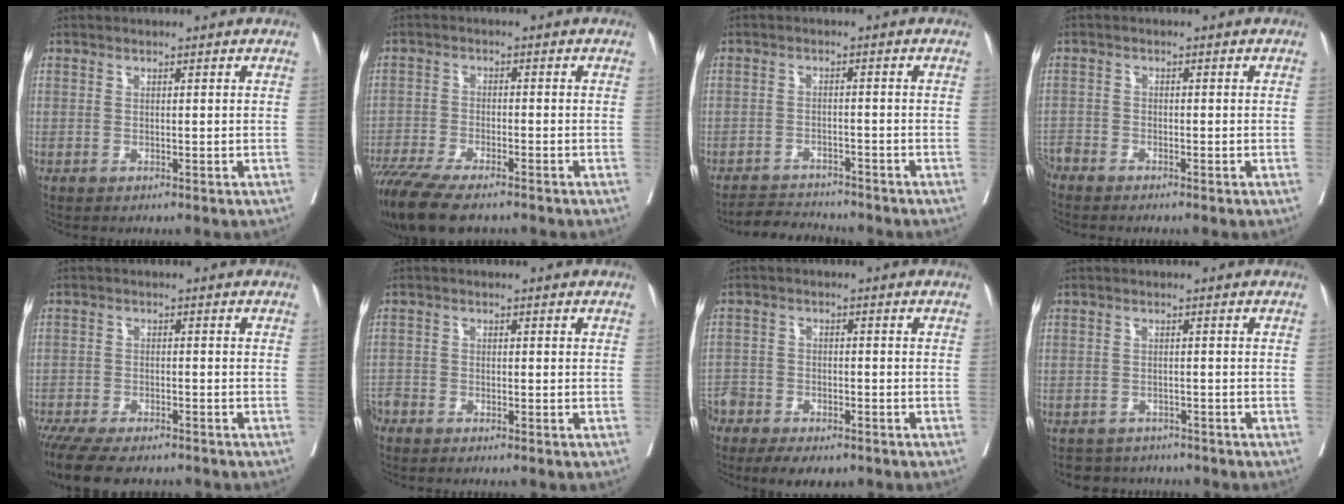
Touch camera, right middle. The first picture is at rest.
{"total": 11.5, "force": [-9.2, 2.5, 6.4], "torque": [-0.106, -0.023, -0.151]}
{"total": 5.1, "force": [-5.0, 0.8, 0.3], "torque": [-0.003, -0.009, -0.084]}
{"total": 2.7, "force": [-2.6, 0.1, 0.4], "torque": [-0.004, -0.007, -0.054]}
{"total": 12.4, "force": [-10.4, 3.2, 5.8], "torque": [-0.104, -0.018, -0.156]}
{"total": 3.1, "force": [-3.0, 0.7, 0.7], "torque": [-0.010, -0.006, -0.061]}
{"total": 11.3, "force": [-8.5, 5.5, 5.0], "torque": [-0.104, 0.001, -0.133]}
{"total": 4.3, "force": [-3.9, 1.7, -0.3], "torque": [0.008, 0.004, -0.057]}